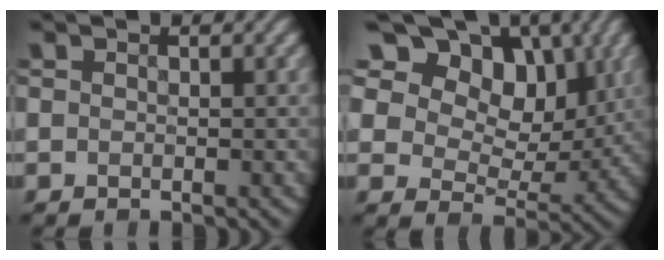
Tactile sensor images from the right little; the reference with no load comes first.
{"total": 16.2, "force": [9.2, 10.1, 8.8], "torque": [-0.171, 0.033, 0.161]}